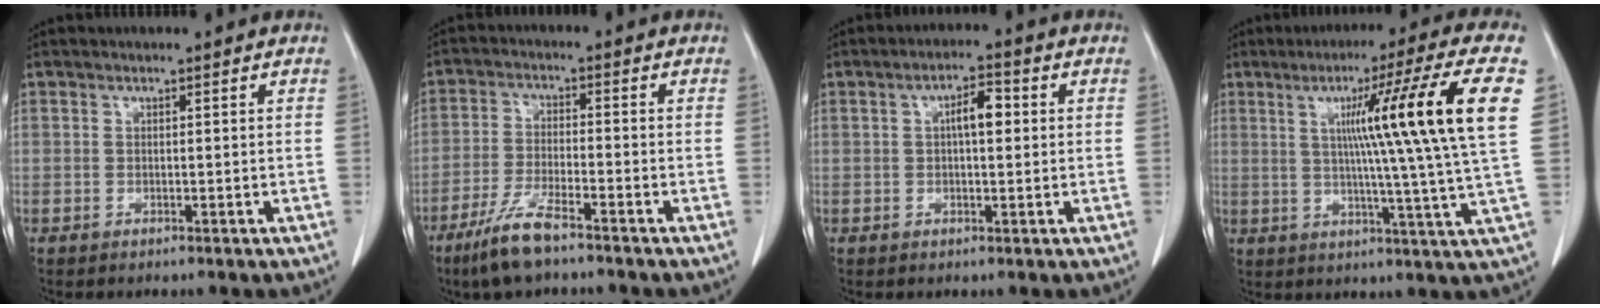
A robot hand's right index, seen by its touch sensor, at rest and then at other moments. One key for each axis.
{"total": 7.5, "fx": -5.4, "fy": 0.9, "fz": 5.1, "tx": -0.112, "ty": -0.016, "tz": -0.103}
{"total": 4.3, "fx": 0.7, "fy": 1.4, "fz": 4.0, "tx": -0.067, "ty": 0.012, "tz": 0.009}
{"total": 17.9, "fx": 4.6, "fy": -2.8, "fz": 17.0, "tx": -0.238, "ty": 0.003, "tz": 0.055}